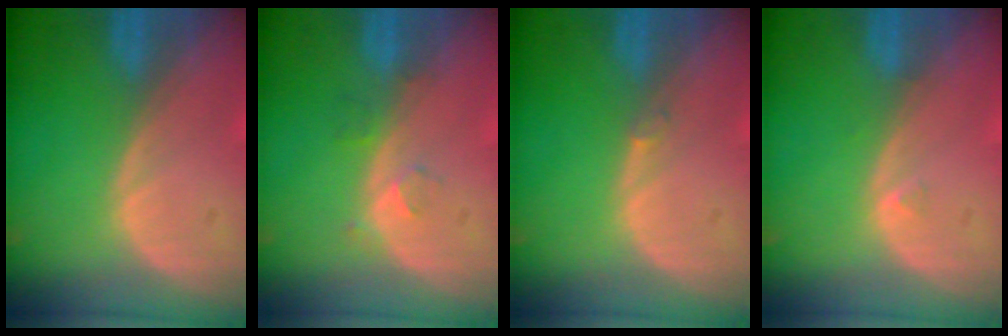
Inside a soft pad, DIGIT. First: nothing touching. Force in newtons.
{"total": 2.7, "press": 2.3, "slide": 1.5}
{"total": 0.6, "press": 0.5, "slide": 0.3}
{"total": 0.5, "press": 0.5, "slide": 0.2}